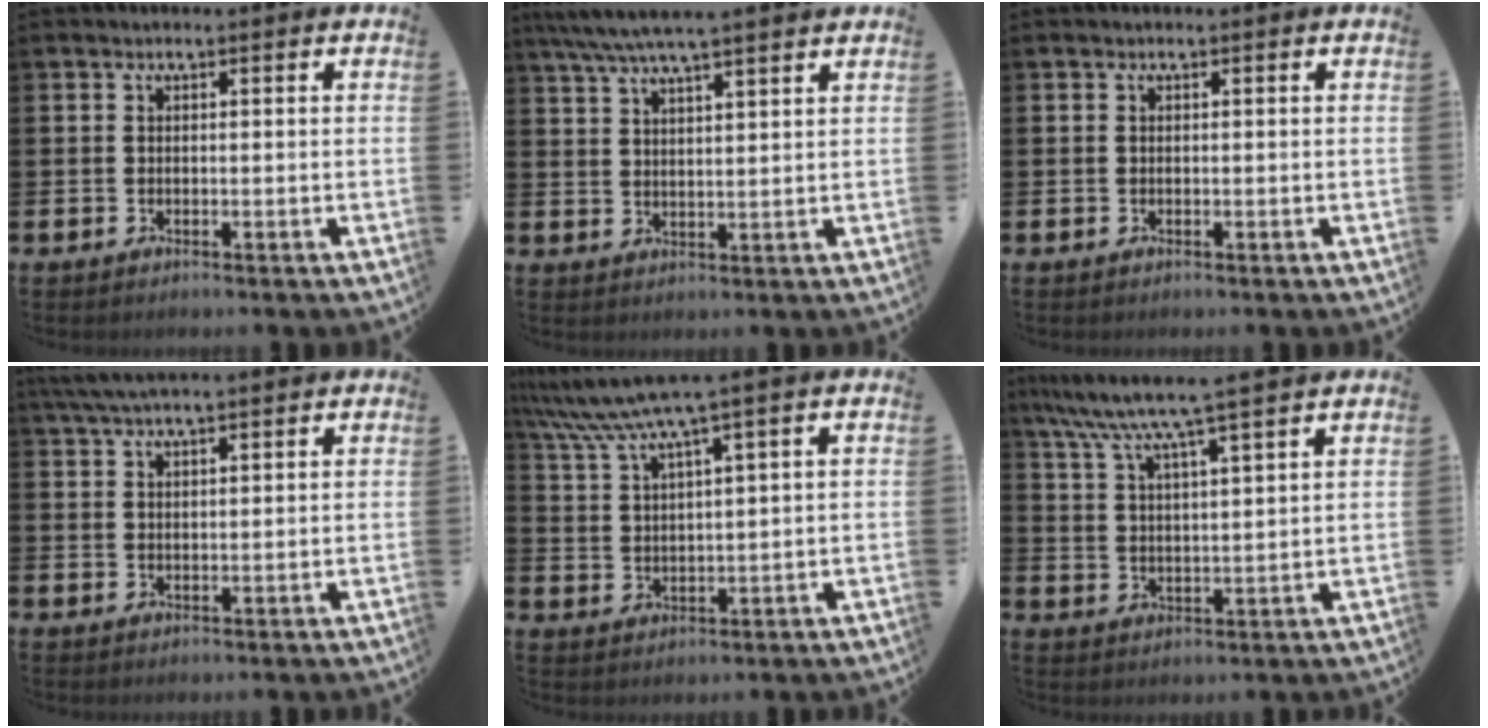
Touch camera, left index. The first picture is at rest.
{"total": 5.8, "force": [5.3, 0.1, 2.4], "torque": [-0.066, -0.014, 0.098]}
{"total": 0.0}
{"total": 4.5, "force": [4.0, 0.5, 2.0], "torque": [-0.045, -0.007, 0.073]}
{"total": 7.3, "force": [5.8, 0.3, 4.4], "torque": [-0.107, -0.013, 0.102]}
{"total": 7.5, "force": [6.7, -0.2, 3.3], "torque": [-0.091, -0.035, 0.116]}